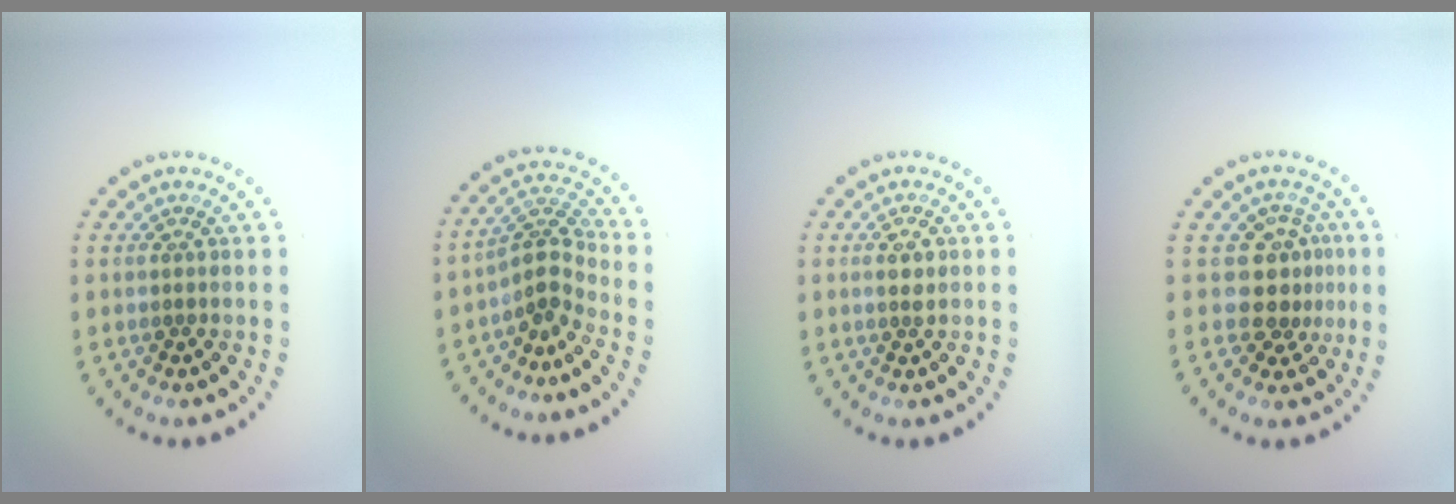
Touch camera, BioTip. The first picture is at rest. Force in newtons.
{"total": 2.9, "press": 1.9, "slide": 2.2}
{"total": 1.0, "press": 1.0, "slide": 0.1}
{"total": 3.1, "press": 2.3, "slide": 2.1}